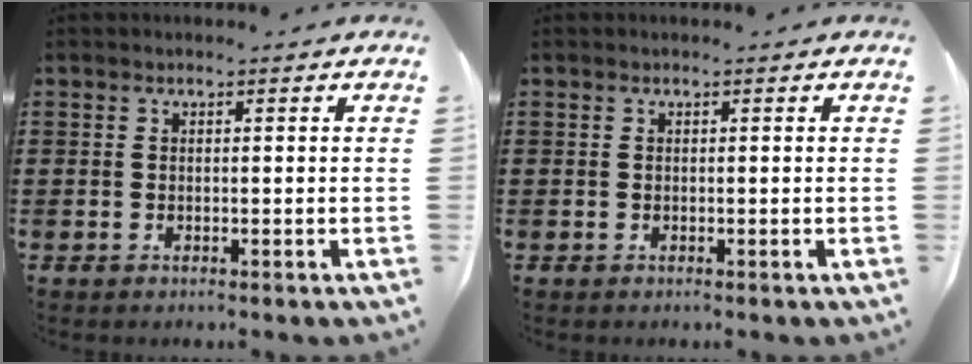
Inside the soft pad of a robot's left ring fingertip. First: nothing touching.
{"total": 0.0}